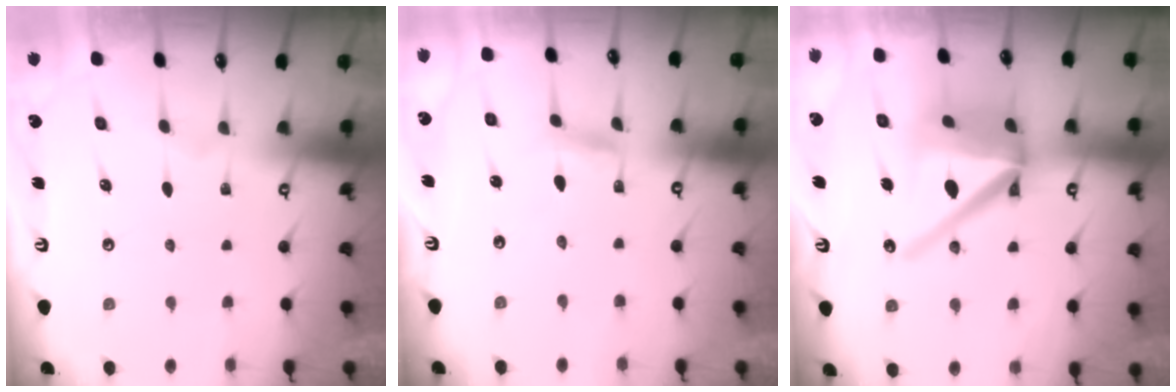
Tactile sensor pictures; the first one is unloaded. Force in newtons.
{"total": 2.9, "press": 2.9, "slide": 0.2}
{"total": 19.4, "press": 19.2, "slide": 2.8}